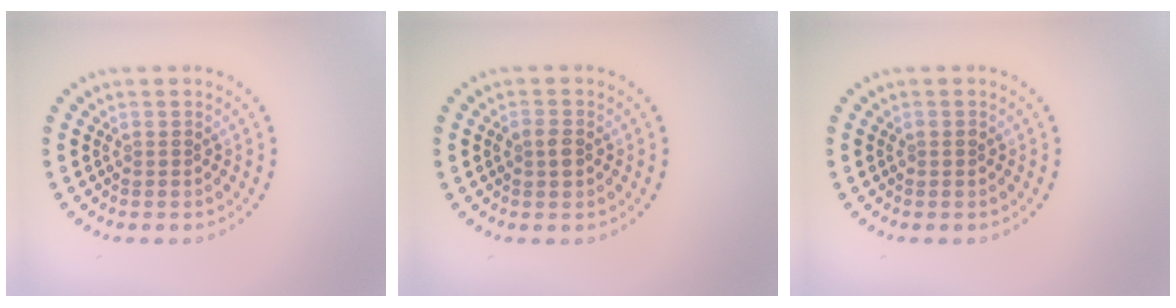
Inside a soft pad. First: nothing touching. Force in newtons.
{"total": 1.5, "press": 1.4, "slide": 0.3}
{"total": 0.7, "press": 0.7, "slide": 0.1}